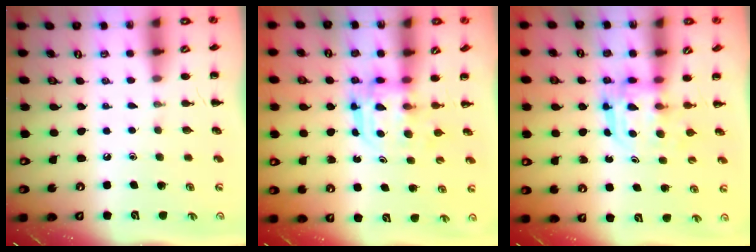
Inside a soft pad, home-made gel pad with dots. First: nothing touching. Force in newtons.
{"total": 3.2, "press": 3.2, "slide": 0.2}
{"total": 3.2, "press": 3.2, "slide": 0.2}